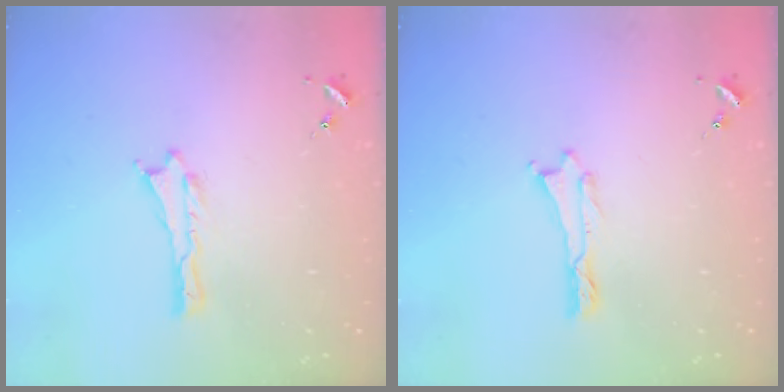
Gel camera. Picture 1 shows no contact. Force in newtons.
{"total": 0.0}